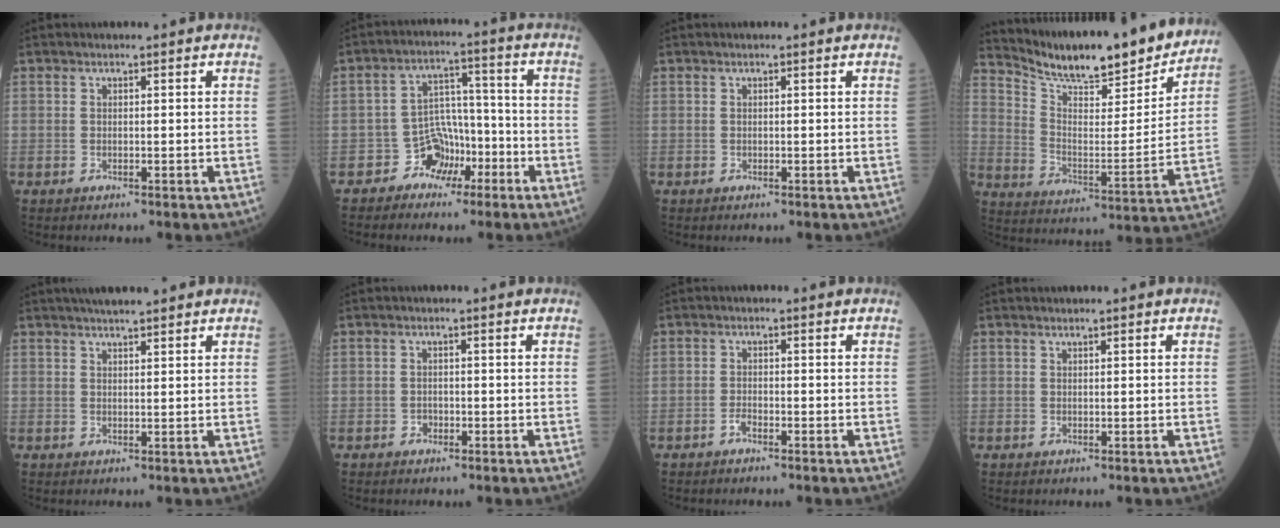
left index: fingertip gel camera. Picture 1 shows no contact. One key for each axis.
{"total": 5.8, "fx": -3.6, "fy": 4.4, "fz": 1.5, "tx": -0.021, "ty": 0.020, "tz": -0.059}
{"total": 0.0}
{"total": 21.1, "fx": 19.3, "fy": 2.7, "fz": 8.0, "tx": -0.139, "ty": -0.038, "tz": 0.281}
{"total": 6.1, "fx": 5.2, "fy": 0.7, "fz": 3.1, "tx": -0.044, "ty": 0.025, "tz": 0.077}
{"total": 0.8, "fx": -0.5, "fy": 0.6, "fz": 0.2, "tx": -0.002, "ty": 0.003, "tz": -0.011}
{"total": 1.0, "fx": -0.8, "fy": 0.2, "fz": 0.6, "tx": -0.012, "ty": 0.001, "tz": -0.017}
{"total": 0.7, "fx": 0.5, "fy": 0.1, "fz": 0.5, "tx": -0.012, "ty": 0.003, "tz": 0.009}